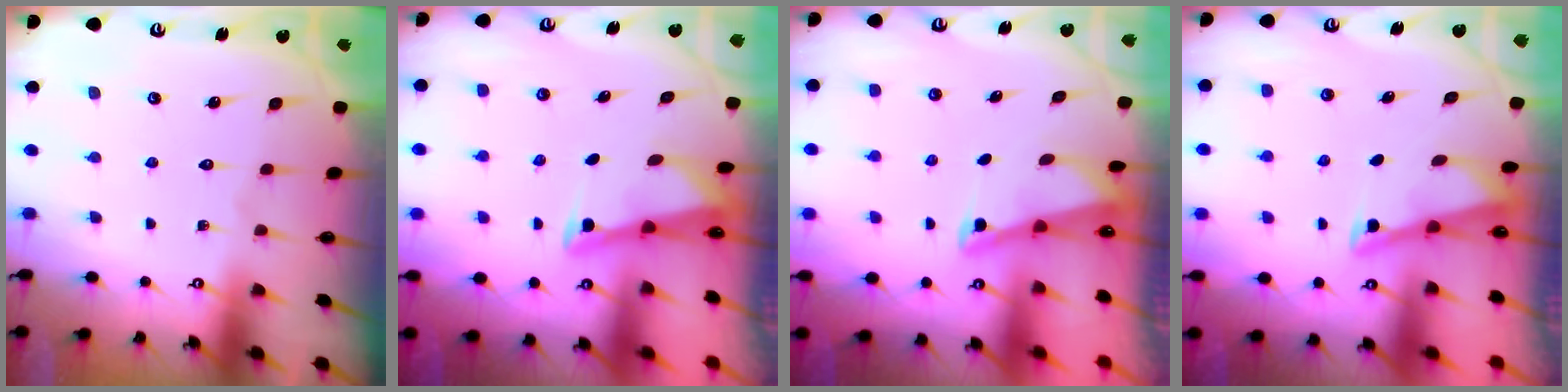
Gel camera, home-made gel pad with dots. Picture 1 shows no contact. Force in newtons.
{"total": 2.7, "press": 2.7, "slide": 0.1}
{"total": 1.9, "press": 1.9, "slide": 0.4}
{"total": 2.9, "press": 2.9, "slide": 0.3}